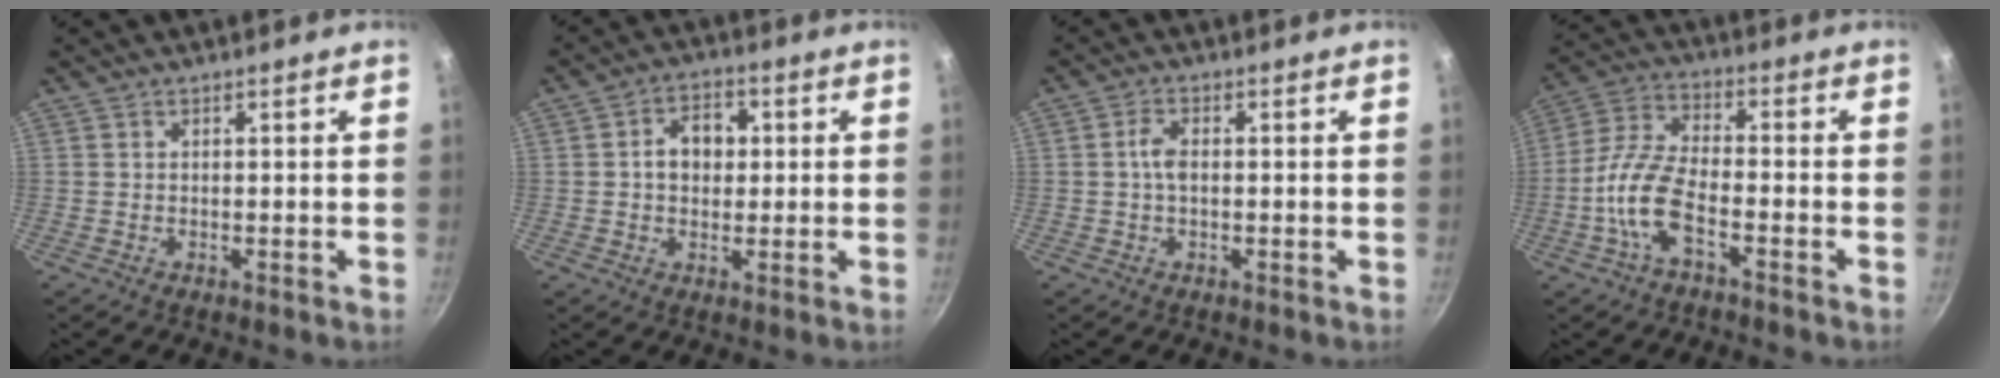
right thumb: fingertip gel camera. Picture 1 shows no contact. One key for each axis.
{"total": 6.9, "fx": 0.8, "fy": 5.0, "fz": 4.7, "tx": -0.054, "ty": 0.013, "tz": 0.008}
{"total": 3.1, "fx": 0.0, "fy": 1.7, "fz": 2.5, "tx": -0.053, "ty": 0.007, "tz": -0.002}
{"total": 10.3, "fx": -3.8, "fy": 4.5, "fz": 8.5, "tx": -0.183, "ty": 0.037, "tz": -0.080}